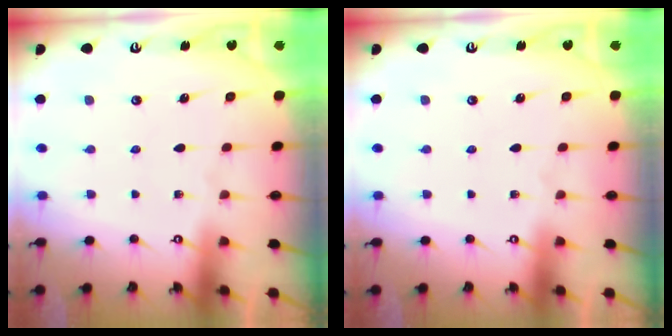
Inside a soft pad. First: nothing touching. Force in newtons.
{"total": 0.0}